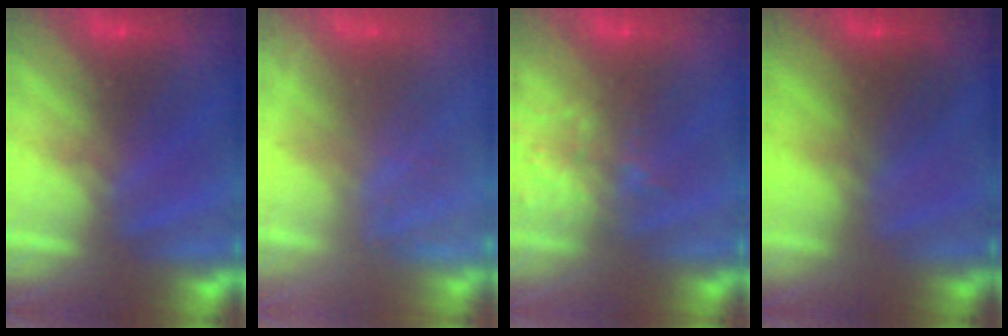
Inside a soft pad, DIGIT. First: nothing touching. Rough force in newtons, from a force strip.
{"total": 2.6}
{"total": 2.0}
{"total": 1.7}